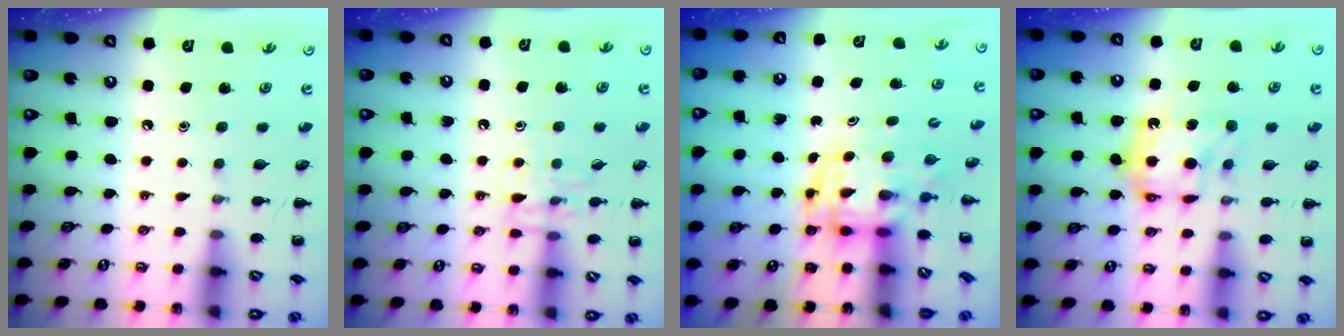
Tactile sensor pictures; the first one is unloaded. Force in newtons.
{"total": 8.1, "press": 8.1, "slide": 0.4}
{"total": 3.0, "press": 3.0, "slide": 0.6}
{"total": 9.6, "press": 9.6, "slide": 0.8}